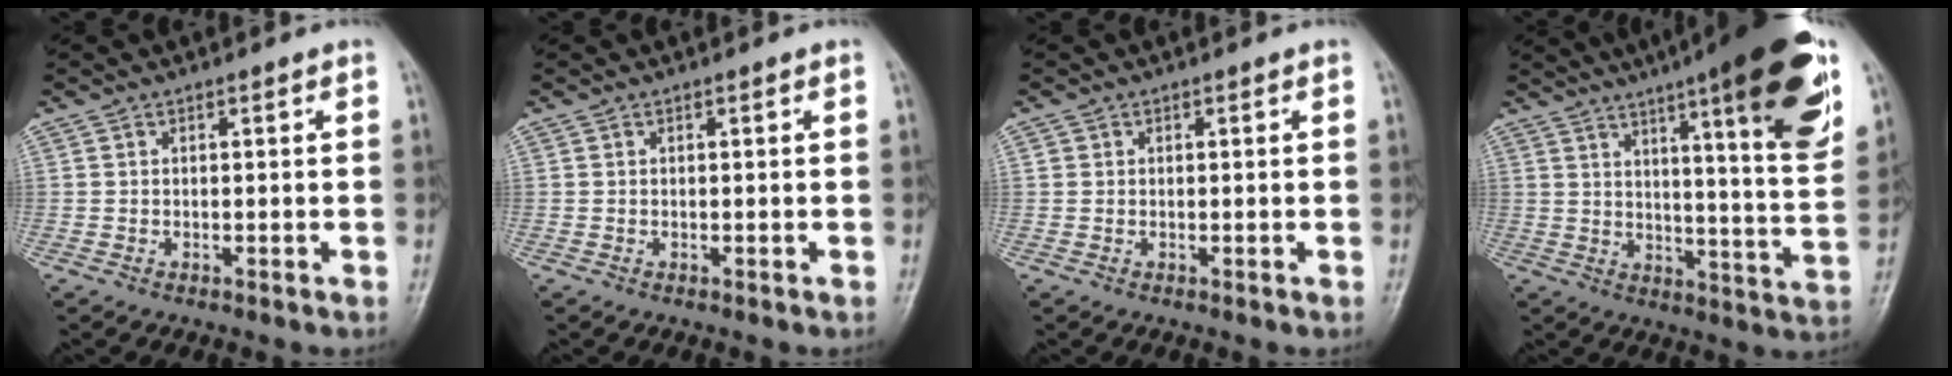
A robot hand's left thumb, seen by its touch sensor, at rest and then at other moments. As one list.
[{"total": 0.0}, {"total": 0.7, "force": [0.1, 0.6, 0.1], "torque": [0.003, 0.002, 0.003]}, {"total": 22.7, "force": [12.4, 3.9, 18.6], "torque": [-0.243, -0.043, 0.171]}]